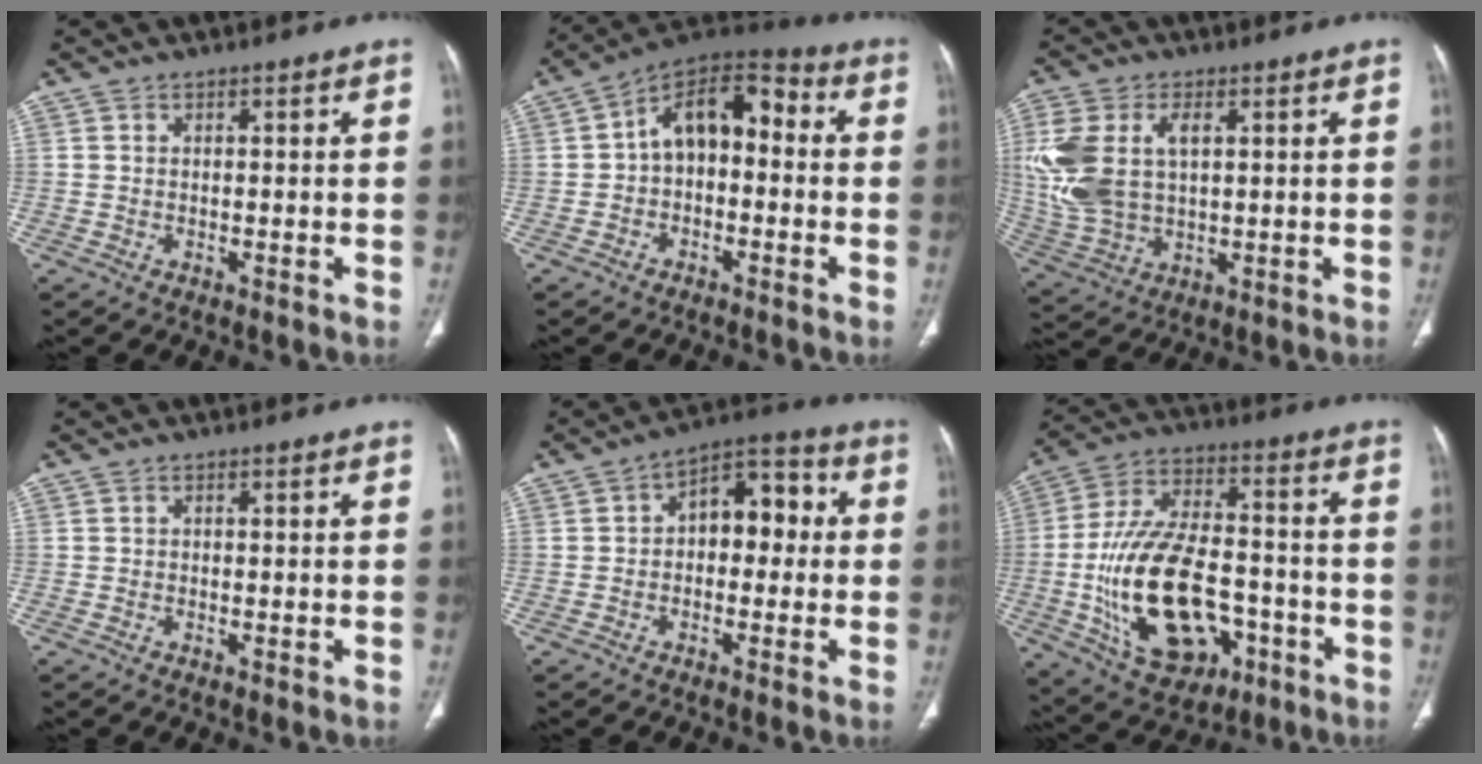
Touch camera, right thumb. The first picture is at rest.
{"total": 12.2, "force": [0.1, 7.8, 9.4], "torque": [-0.110, 0.048, -0.017]}
{"total": 14.8, "force": [2.8, 9.1, 11.4], "torque": [-0.257, 0.004, 0.064]}
{"total": 0.0}
{"total": 10.0, "force": [0.8, 6.2, 7.7], "torque": [-0.072, 0.034, -0.001]}
{"total": 23.2, "force": [-6.2, 13.7, 17.7], "torque": [-0.311, 0.031, -0.085]}